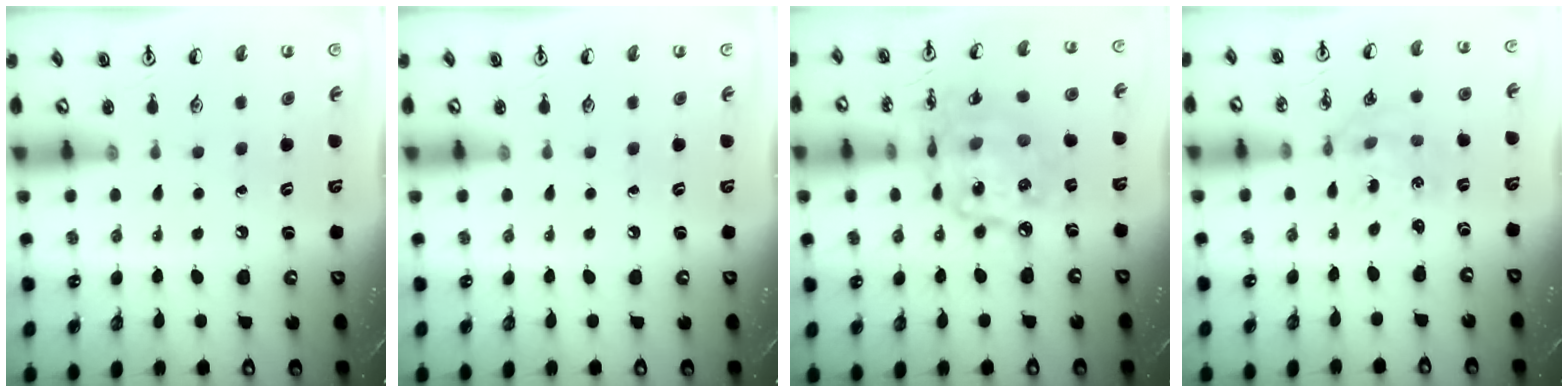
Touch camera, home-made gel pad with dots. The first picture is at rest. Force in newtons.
{"total": 0.0}
{"total": 15.3, "press": 15.3, "slide": 1.1}
{"total": 1.1, "press": 1.1, "slide": 0.1}